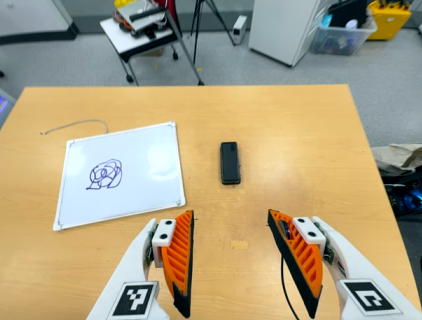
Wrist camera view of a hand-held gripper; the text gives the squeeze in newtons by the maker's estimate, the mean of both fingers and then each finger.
{"total": 0.0}